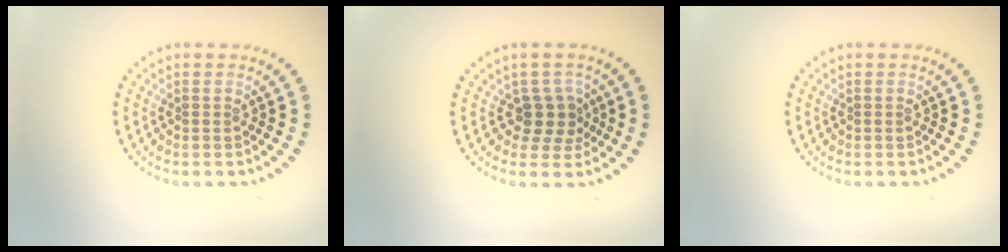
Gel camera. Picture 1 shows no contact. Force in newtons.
{"total": 2.7, "press": 2.2, "slide": 1.6}
{"total": 0.0}